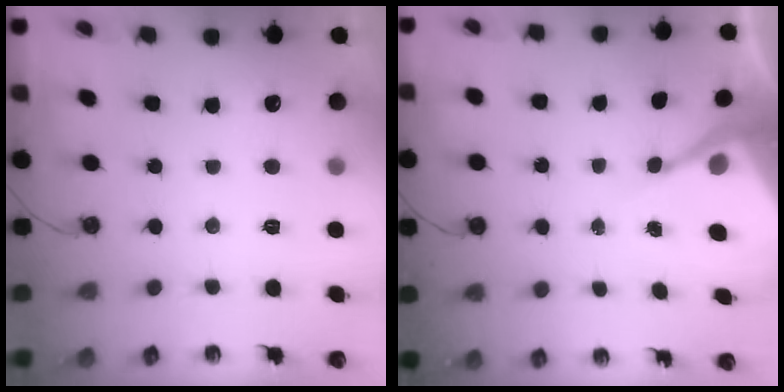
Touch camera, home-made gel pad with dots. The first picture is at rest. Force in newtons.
{"total": 6.5, "press": 6.5, "slide": 0.3}